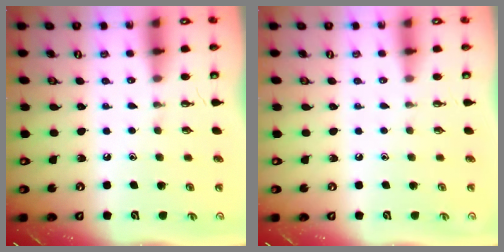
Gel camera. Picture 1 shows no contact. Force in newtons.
{"total": 0.0}